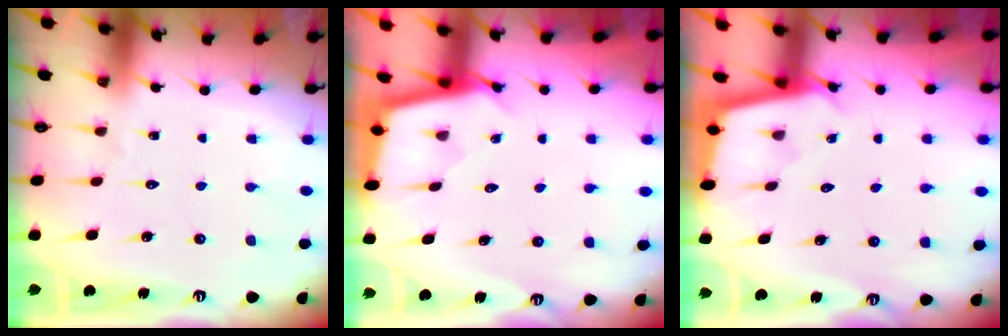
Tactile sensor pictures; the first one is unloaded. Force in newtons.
{"total": 2.5, "press": 2.5, "slide": 0.2}
{"total": 2.4, "press": 2.4, "slide": 0.2}